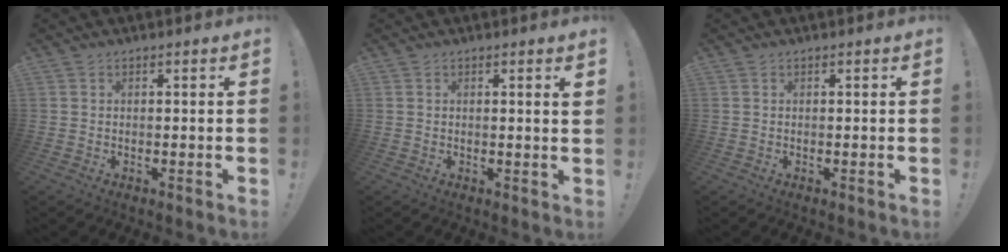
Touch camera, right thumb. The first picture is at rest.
{"total": 1.8, "force": [0.9, -0.2, 1.6], "torque": [-0.024, -0.004, 0.012]}
{"total": 0.0}